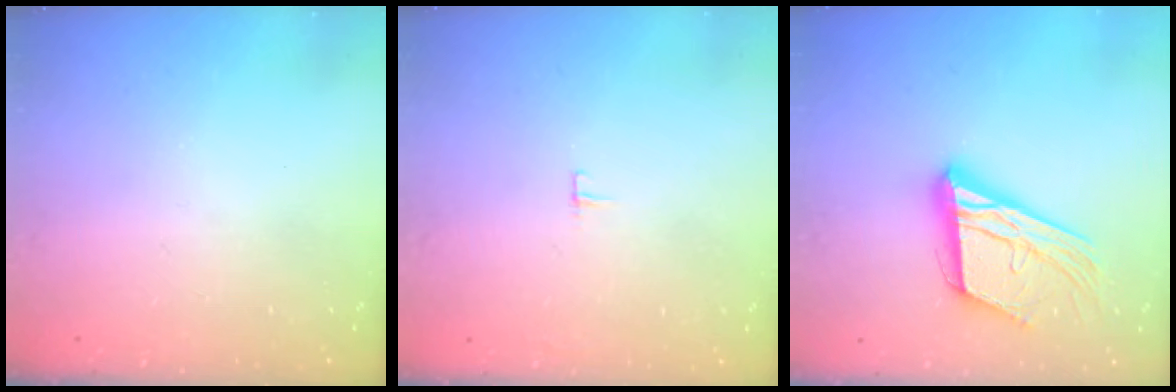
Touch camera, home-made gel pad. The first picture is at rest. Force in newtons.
{"total": 3.3, "press": 3.3, "slide": 0.2}
{"total": 19.6, "press": 19.4, "slide": 2.8}